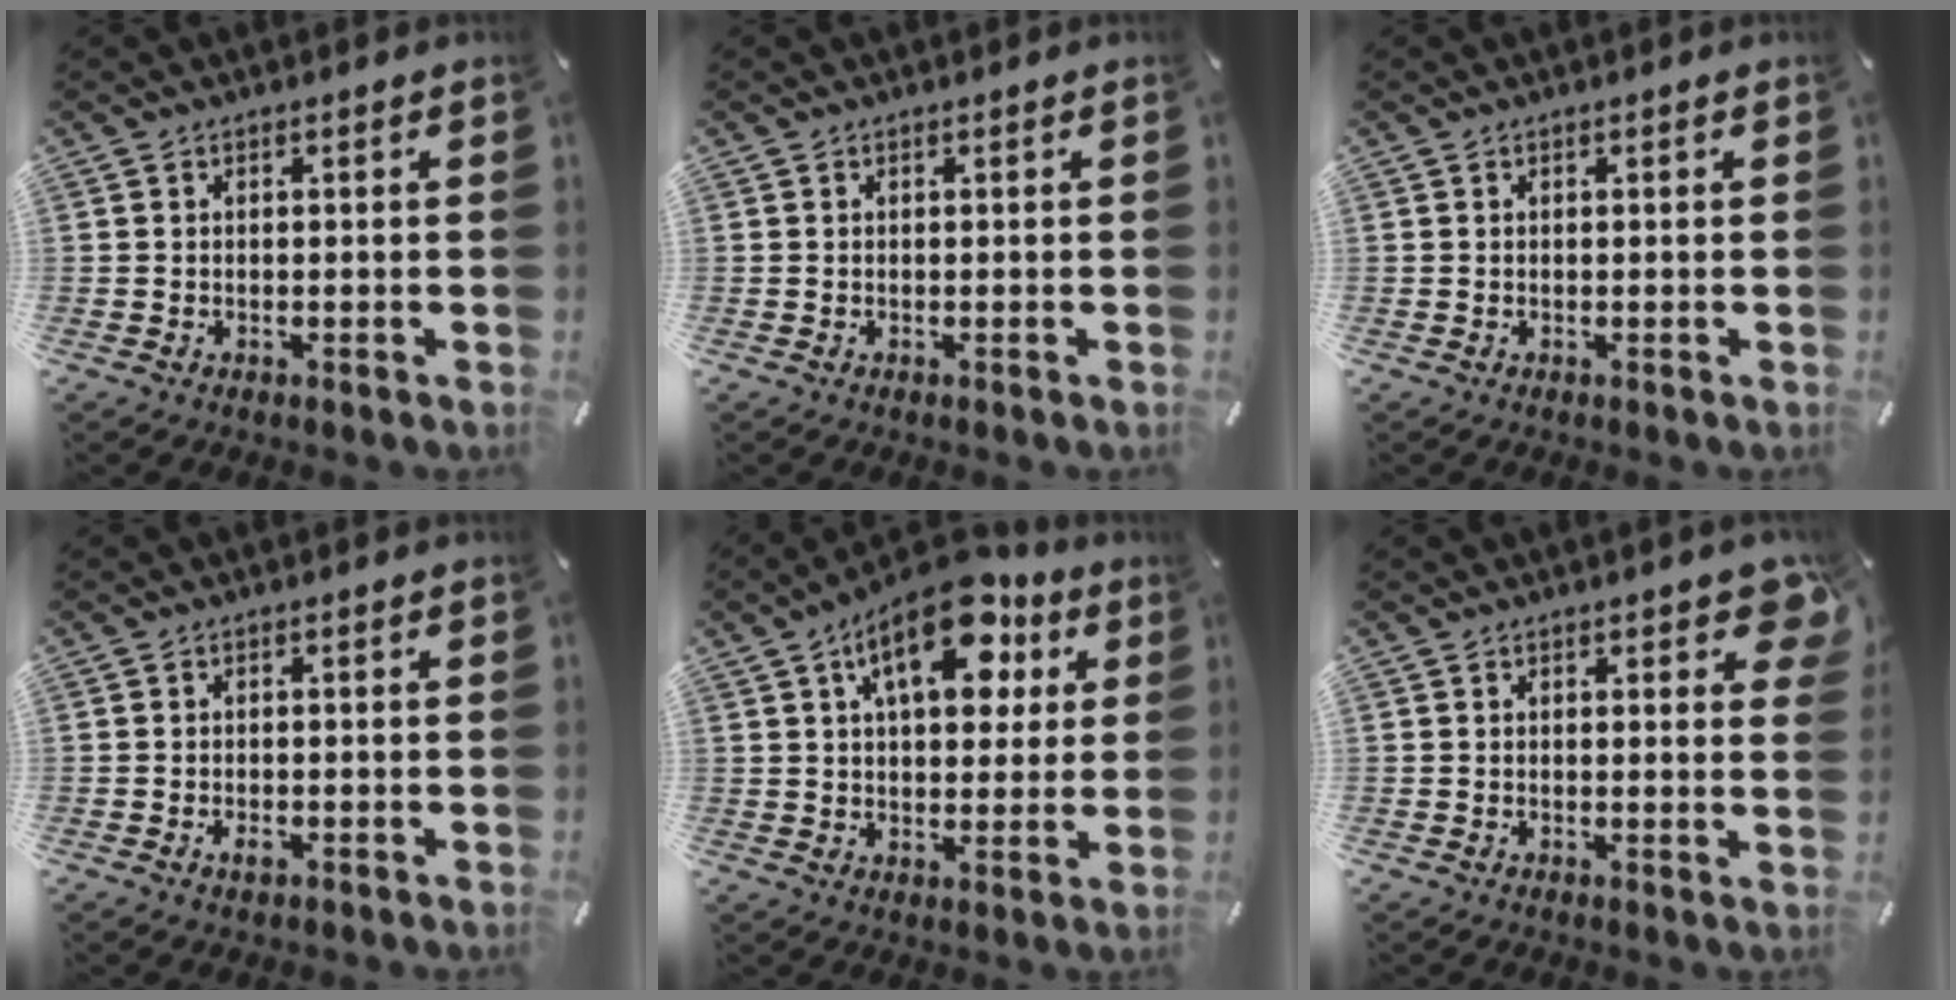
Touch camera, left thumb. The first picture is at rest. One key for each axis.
{"total": 0.0}
{"total": 0.0}
{"total": 1.9, "fx": -0.8, "fy": 0.9, "fz": 1.4, "tx": -0.034, "ty": -0.001, "tz": -0.016}
{"total": 16.2, "fx": 7.7, "fy": 8.8, "fz": 11.2, "tx": -0.161, "ty": -0.026, "tz": 0.128}
{"total": 5.2, "fx": 2.8, "fy": 2.1, "fz": 3.8, "tx": -0.042, "ty": -0.011, "tz": 0.044}